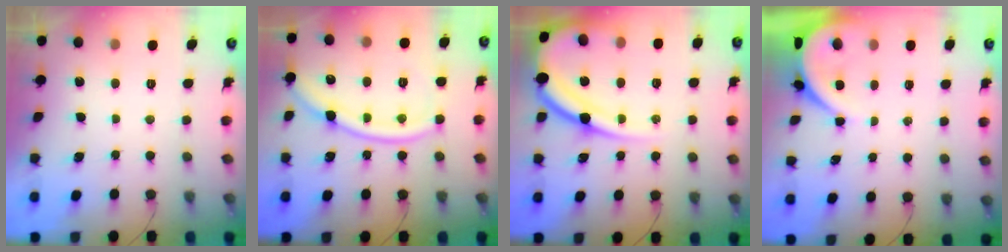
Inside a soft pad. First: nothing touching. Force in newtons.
{"total": 14.4, "press": 14.3, "slide": 1.8}
{"total": 17.4, "press": 17.4, "slide": 1.7}
{"total": 3.6, "press": 3.6, "slide": 0.4}